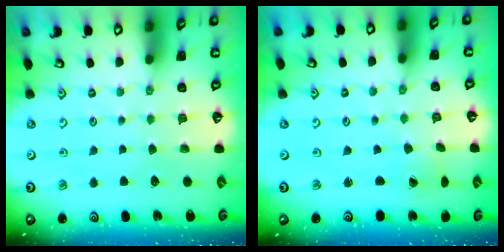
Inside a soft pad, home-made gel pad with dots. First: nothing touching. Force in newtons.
{"total": 0.7, "press": 0.7, "slide": 0.1}